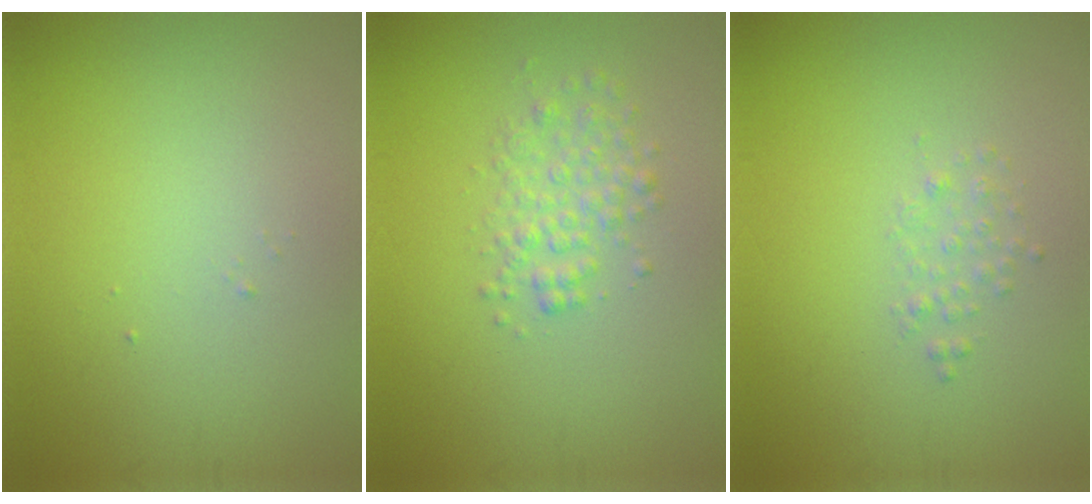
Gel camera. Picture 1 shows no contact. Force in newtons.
{"total": 2.5, "press": 2.5, "slide": 0.0}
{"total": 1.0, "press": 1.0, "slide": 0.1}